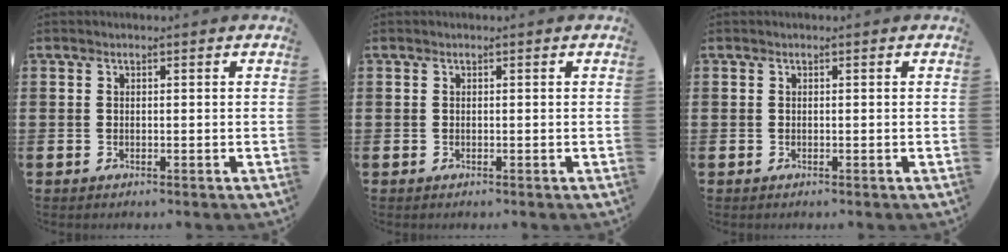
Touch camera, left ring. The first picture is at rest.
{"total": 0.0}
{"total": 0.0}